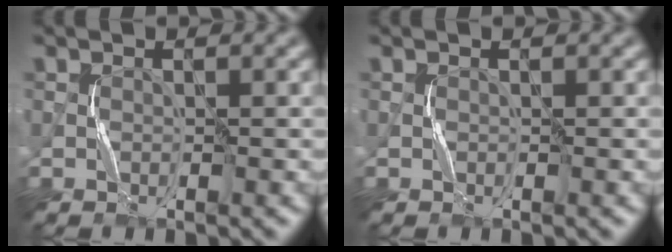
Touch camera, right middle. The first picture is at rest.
{"total": 0.0}